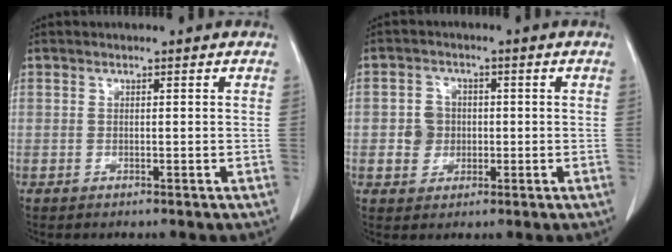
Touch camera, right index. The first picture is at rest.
{"total": 3.7, "force": [-0.2, 3.6, 1.1], "torque": [-0.016, 0.012, 0.004]}